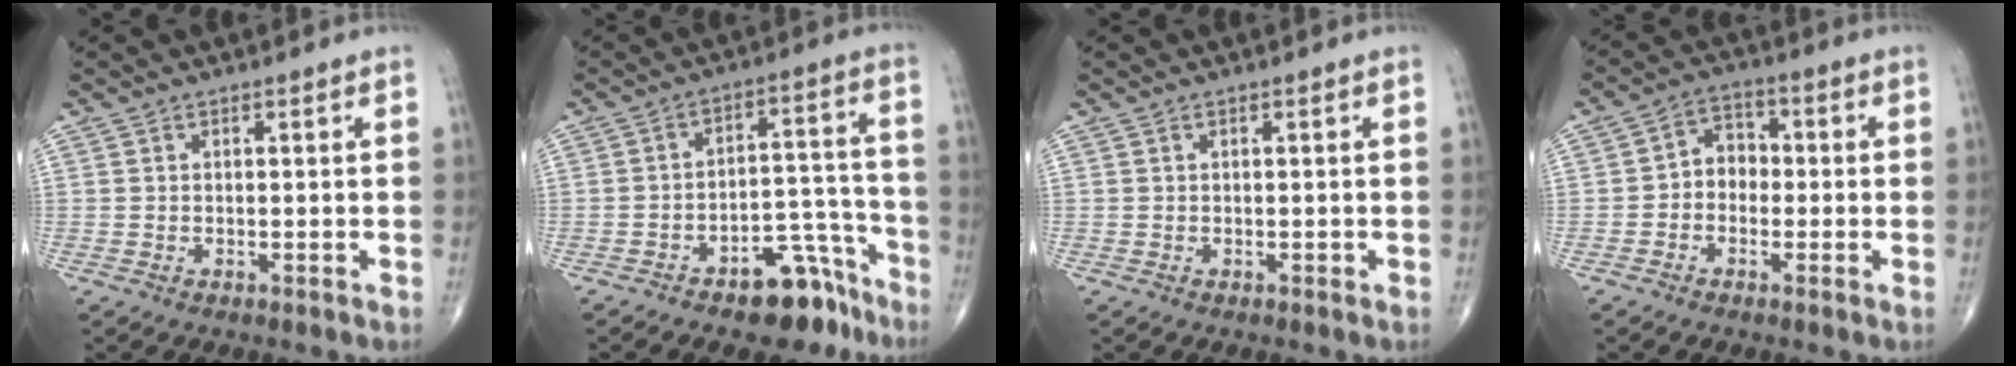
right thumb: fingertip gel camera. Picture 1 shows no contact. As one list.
[{"total": 11.3, "force": [-7.7, 5.3, 6.2], "torque": [-0.046, 0.081, -0.111]}, {"total": 0.0}, {"total": 5.4, "force": [-0.9, 4.4, 3.1], "torque": [-0.020, 0.025, -0.031]}]